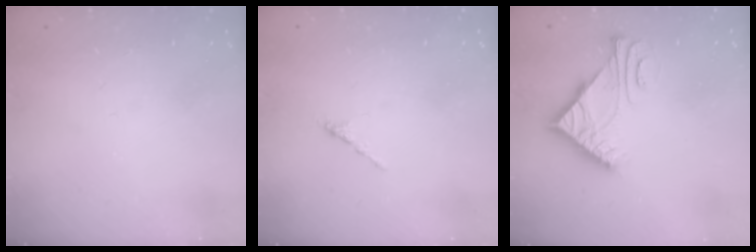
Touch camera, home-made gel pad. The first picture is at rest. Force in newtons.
{"total": 0.0}
{"total": 8.0, "press": 7.9, "slide": 0.8}